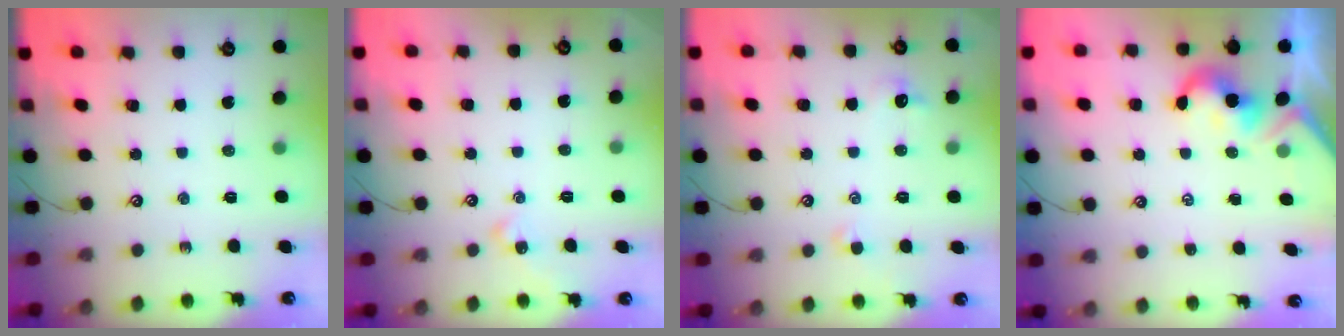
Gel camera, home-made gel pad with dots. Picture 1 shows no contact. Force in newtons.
{"total": 1.3, "press": 1.2, "slide": 0.4}
{"total": 1.0, "press": 0.8, "slide": 0.6}
{"total": 2.0, "press": 1.9, "slide": 0.5}